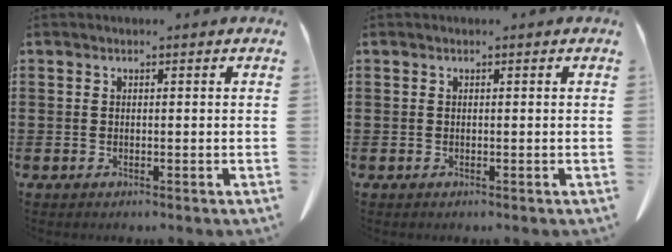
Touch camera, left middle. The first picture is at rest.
{"total": 0.0}